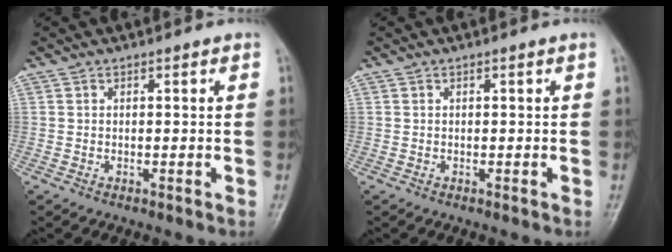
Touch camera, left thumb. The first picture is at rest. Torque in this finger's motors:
{"motor_torque": [-0.35, -0.35, -0.01, -0.10, 0.00]}